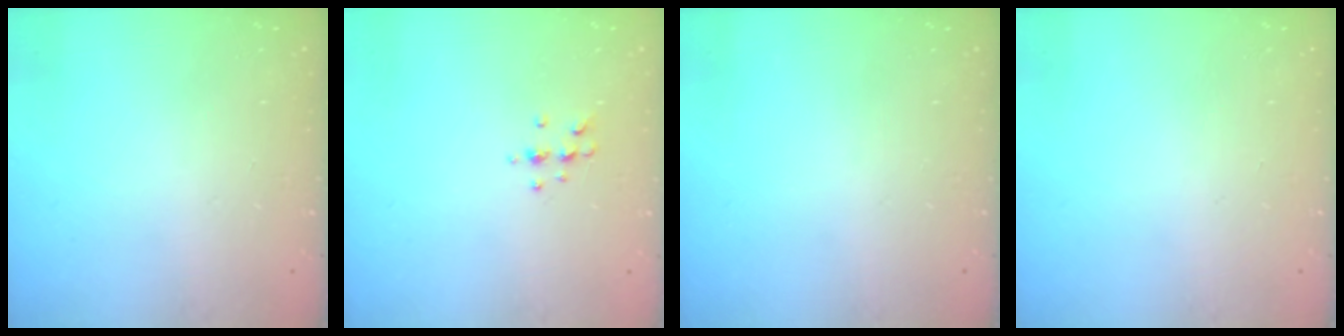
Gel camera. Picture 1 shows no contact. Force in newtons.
{"total": 5.6, "press": 5.4, "slide": 1.5}
{"total": 0.0}
{"total": 0.0}